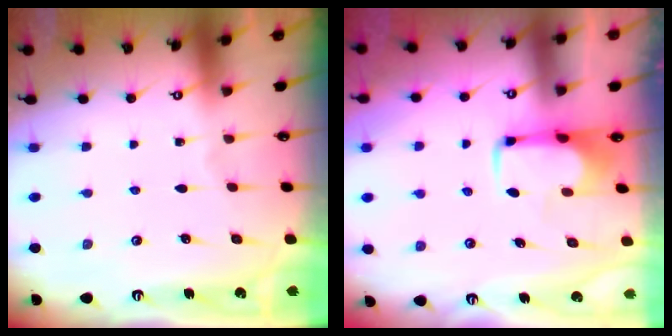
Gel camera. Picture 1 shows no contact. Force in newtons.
{"total": 2.0, "press": 2.0, "slide": 0.4}